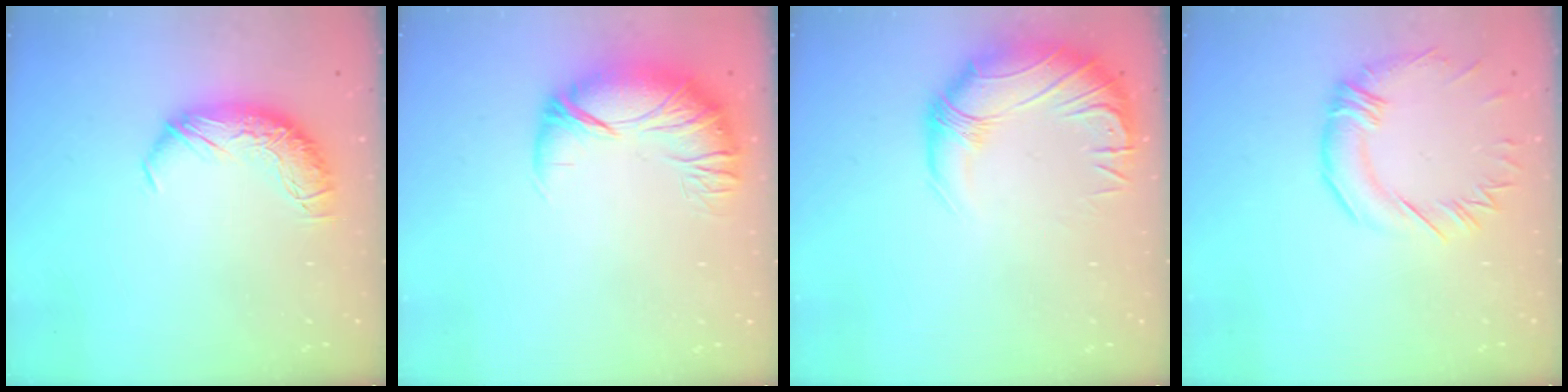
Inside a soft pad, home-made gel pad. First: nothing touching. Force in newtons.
{"total": 3.0, "press": 1.2, "slide": 2.8}
{"total": 2.9, "press": 0.4, "slide": 2.9}
{"total": 1.5, "press": 0.9, "slide": 1.1}